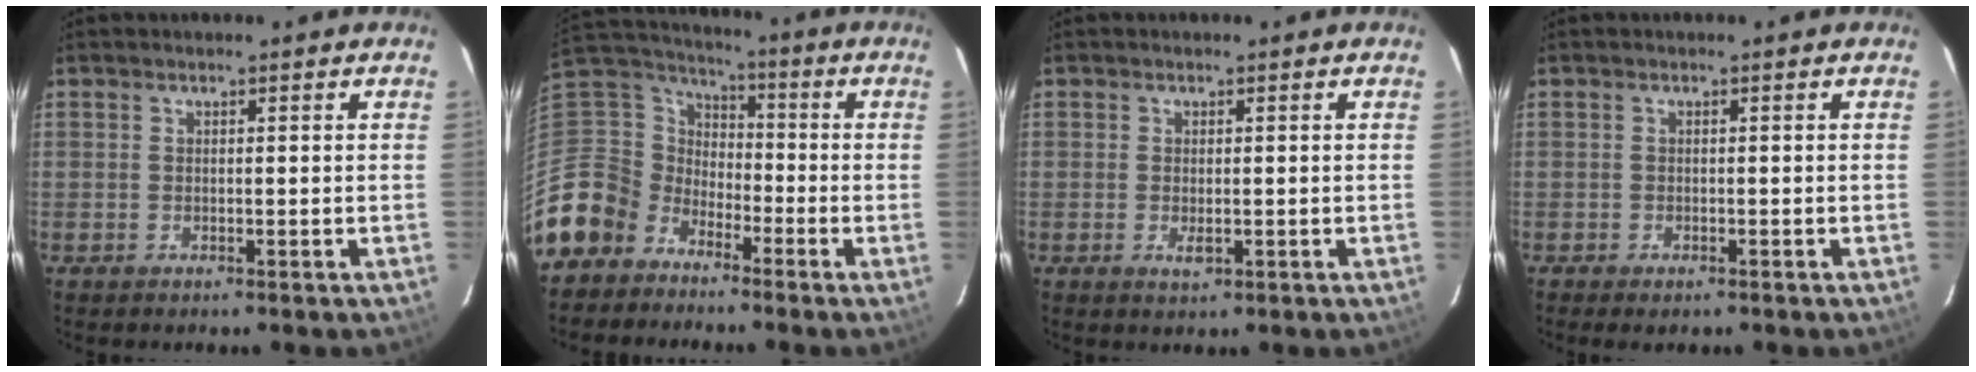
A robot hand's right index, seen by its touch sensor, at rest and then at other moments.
{"total": 11.6, "force": [-7.4, 8.9, 1.2], "torque": [-0.066, 0.035, -0.163]}
{"total": 1.9, "force": [-0.5, 1.0, 1.6], "torque": [-0.030, -0.005, -0.006]}
{"total": 2.0, "force": [-1.5, 0.8, 1.0], "torque": [-0.023, -0.008, -0.024]}